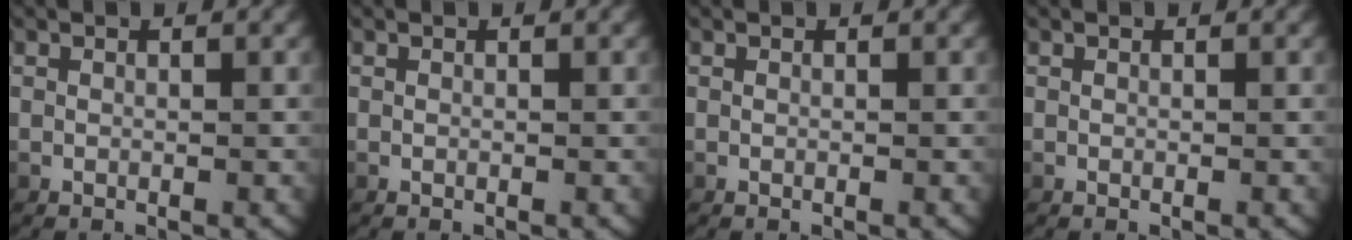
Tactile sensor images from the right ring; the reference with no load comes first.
{"total": 0.0}
{"total": 0.0}
{"total": 0.0}